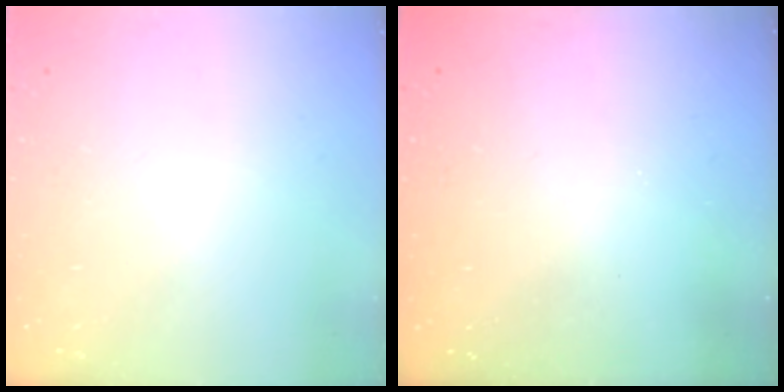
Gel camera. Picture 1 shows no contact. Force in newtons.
{"total": 2.9, "press": 2.8, "slide": 1.0}